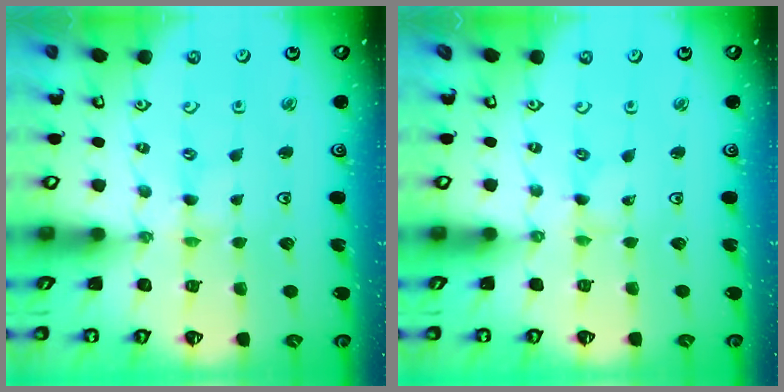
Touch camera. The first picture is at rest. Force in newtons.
{"total": 0.0}